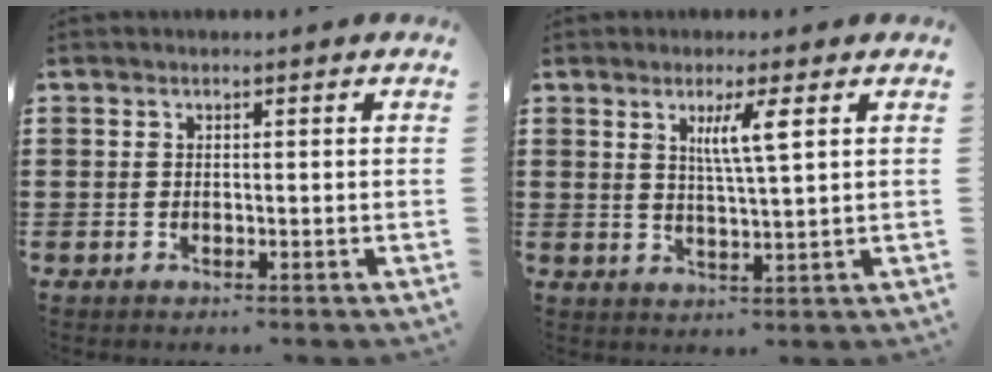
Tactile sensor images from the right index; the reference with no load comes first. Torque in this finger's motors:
{"motor_torque": [0.64, 0.45, 0.26, 0.07]}